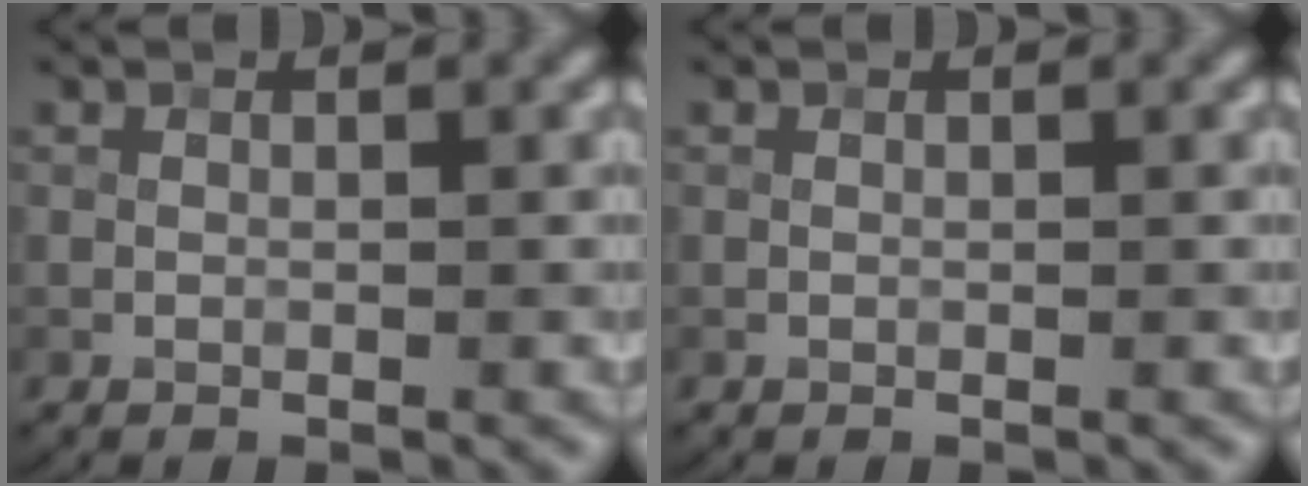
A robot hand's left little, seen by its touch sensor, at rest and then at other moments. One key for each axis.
{"total": 0.0}